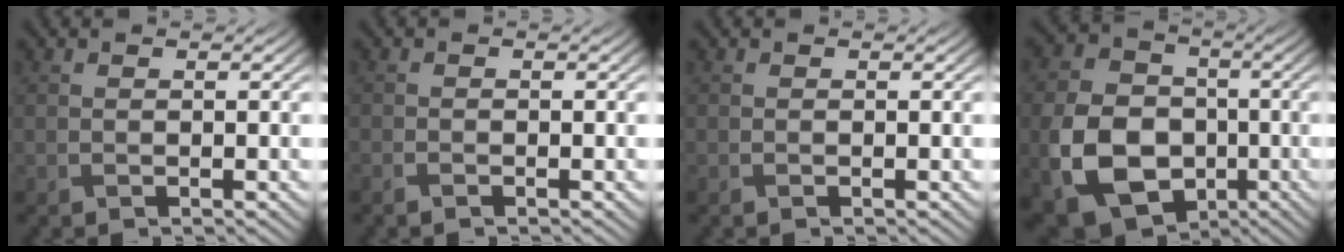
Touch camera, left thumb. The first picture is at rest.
{"total": 1.0, "force": [-0.9, 0.4, 0.4], "torque": [-0.011, -0.004, -0.018]}
{"total": 0.0}
{"total": 13.2, "force": [-3.8, 10.0, 7.7], "torque": [-0.197, -0.037, -0.073]}